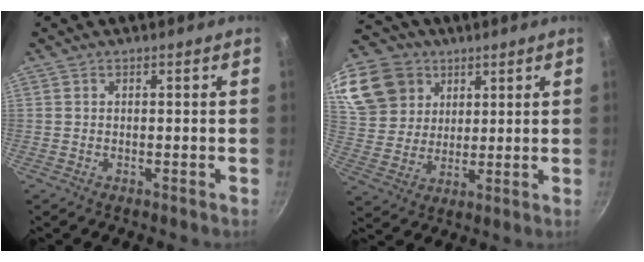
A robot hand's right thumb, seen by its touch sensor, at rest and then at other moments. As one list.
[{"total": 19.2, "force": [9.6, 14.8, 7.6], "torque": [-0.177, -0.002, 0.189]}]